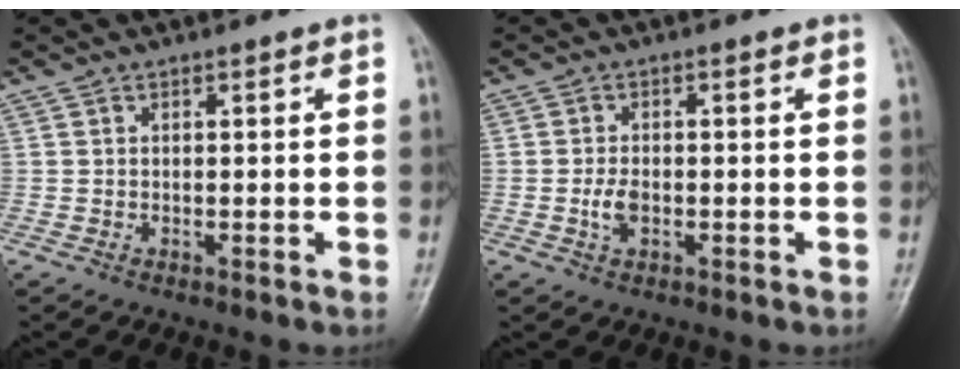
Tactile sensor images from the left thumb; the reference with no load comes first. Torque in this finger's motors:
{"motor_torque": [-0.09, 0.18, 0.29, 0.21, 0.00]}